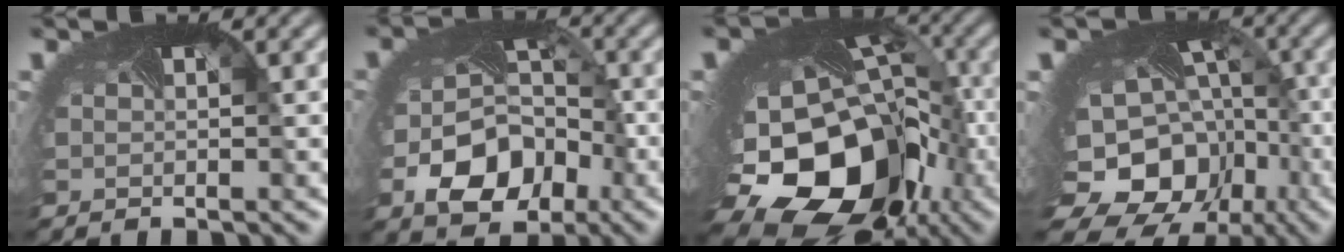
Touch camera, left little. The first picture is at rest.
{"total": 7.6, "force": [-3.1, 5.6, 4.0], "torque": [-0.093, -0.035, -0.043]}
{"total": 20.1, "force": [-7.0, 14.9, 11.5], "torque": [-0.219, -0.076, -0.085]}
{"total": 15.3, "force": [-5.8, 12.1, 7.4], "torque": [-0.155, -0.056, -0.064]}